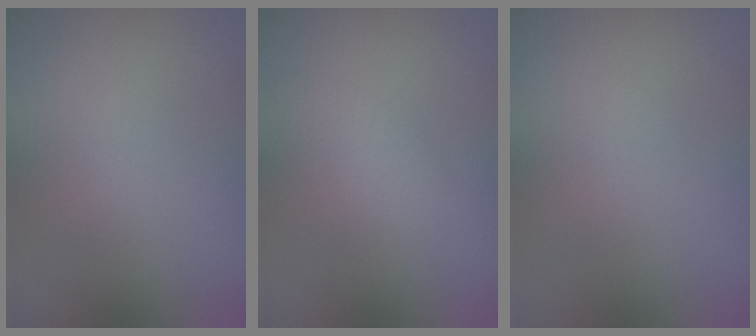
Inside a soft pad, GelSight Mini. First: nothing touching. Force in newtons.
{"total": 1.8, "press": 1.8, "slide": 0.1}
{"total": 0.0}